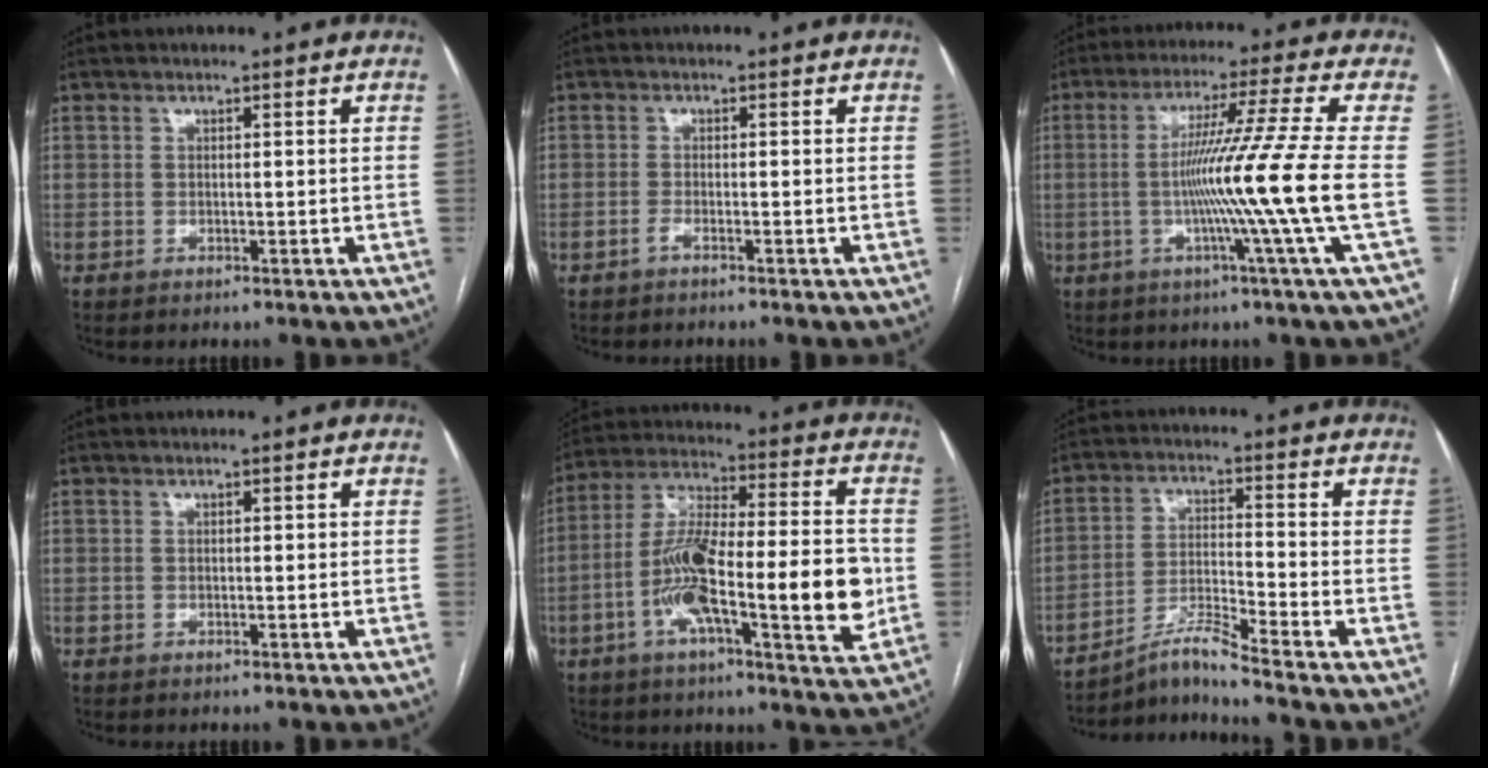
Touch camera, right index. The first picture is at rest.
{"total": 0.8, "force": [-0.7, -0.2, 0.4], "torque": [-0.008, 0.001, -0.014]}
{"total": 13.4, "force": [-2.3, -4.1, 12.5], "torque": [-0.214, -0.017, -0.041]}
{"total": 0.5, "force": [0.1, 0.2, 0.4], "torque": [-0.006, 0.001, 0.001]}
{"total": 19.6, "force": [-4.0, 3.8, 18.8], "torque": [-0.307, 0.015, -0.066]}
{"total": 6.9, "force": [-6.1, -2.3, 2.4], "torque": [-0.056, -0.018, -0.112]}